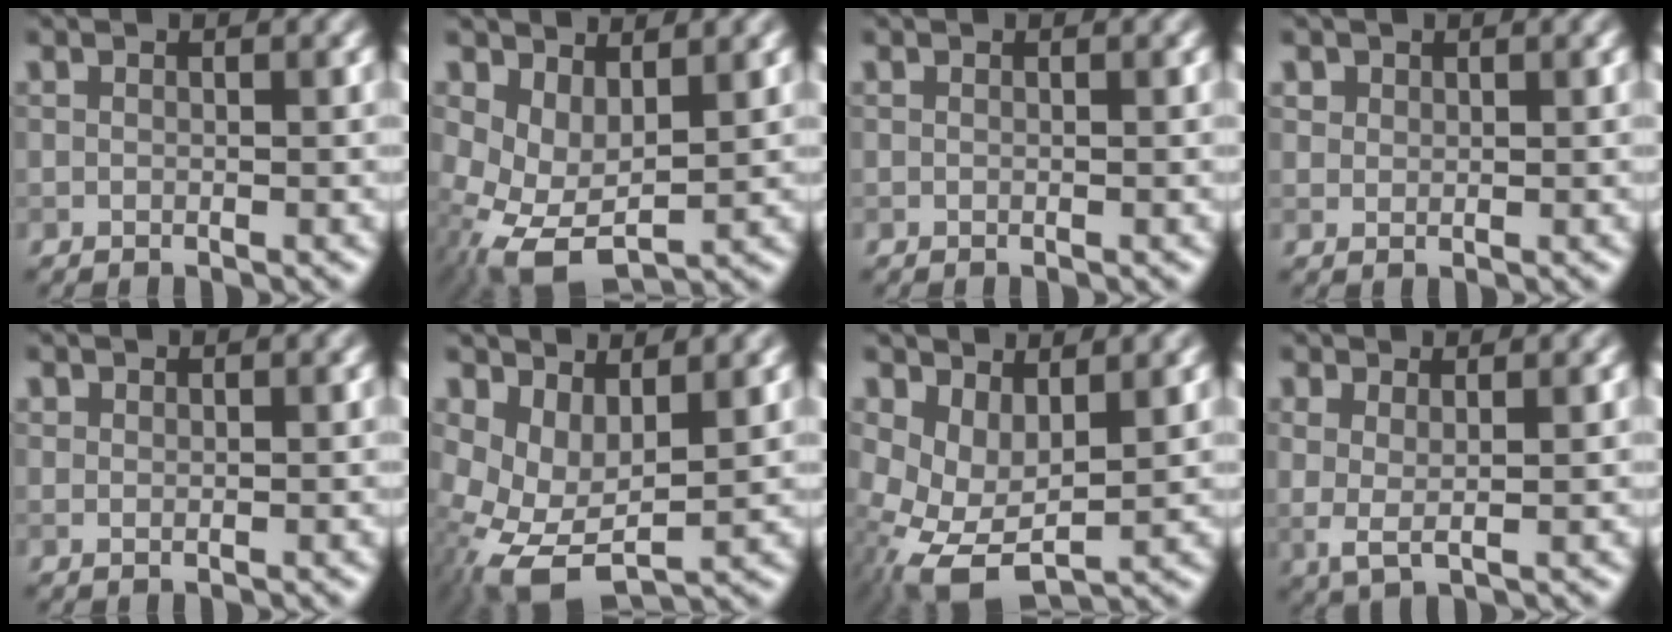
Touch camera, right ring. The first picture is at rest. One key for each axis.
{"total": 5.8, "fx": -0.2, "fy": 3.6, "fz": 4.6, "tx": -0.111, "ty": -0.012, "tz": 0.004}
{"total": 0.0}
{"total": 1.0, "fx": 0.7, "fy": 0.7, "fz": 0.2, "tx": -0.001, "ty": -0.002, "tz": 0.015}
{"total": 0.5, "fx": 0.5, "fy": 0.1, "fz": 0.1, "tx": -0.001, "ty": -0.001, "tz": 0.011}
{"total": 7.2, "fx": -0.3, "fy": 4.5, "fz": 5.6, "tx": -0.129, "ty": -0.018, "tz": 0.003}
{"total": 6.4, "fx": -0.3, "fy": 4.0, "fz": 5.0, "tx": -0.118, "ty": -0.013, "tz": 0.002}
{"total": 2.1, "fx": 0.7, "fy": 0.6, "fz": 1.9, "tx": -0.037, "ty": -0.005, "tz": 0.014}